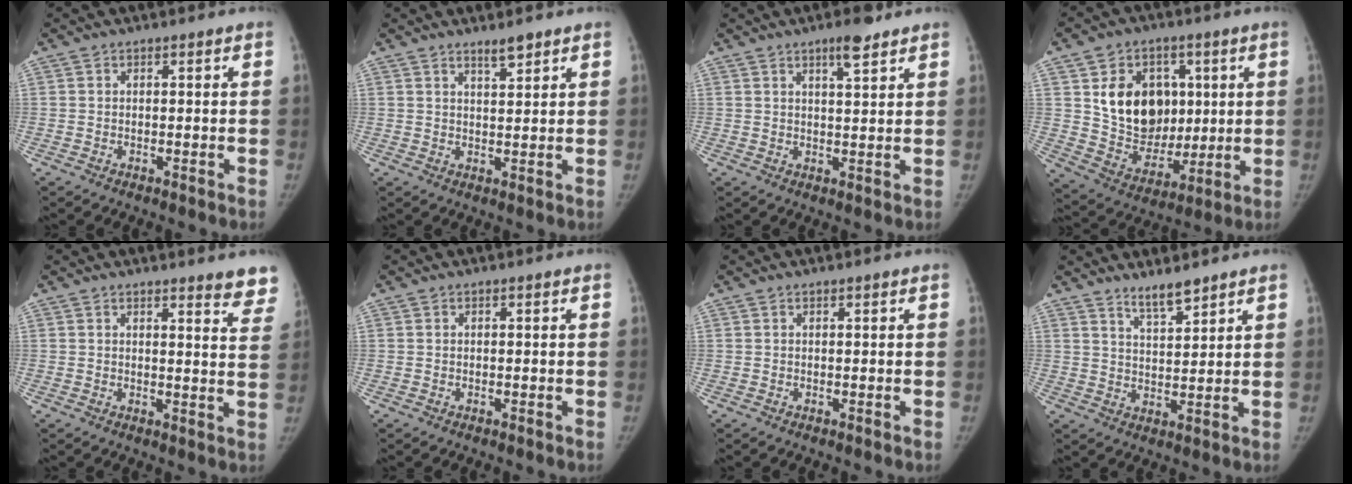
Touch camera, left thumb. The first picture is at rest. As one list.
[{"total": 2.9, "force": [2.4, 0.5, 1.7], "torque": [-0.023, -0.020, 0.041]}, {"total": 4.8, "force": [3.3, 1.0, 3.3], "torque": [-0.046, -0.020, 0.050]}, {"total": 16.1, "force": [3.9, 12.7, 9.1], "torque": [-0.094, -0.018, 0.083]}, {"total": 7.9, "force": [6.9, 1.2, 3.7], "torque": [-0.013, -0.040, 0.060]}, {"total": 0.0}, {"total": 0.0}, {"total": 4.9, "force": [4.3, 0.8, 2.2], "torque": [-0.028, -0.034, 0.079]}]